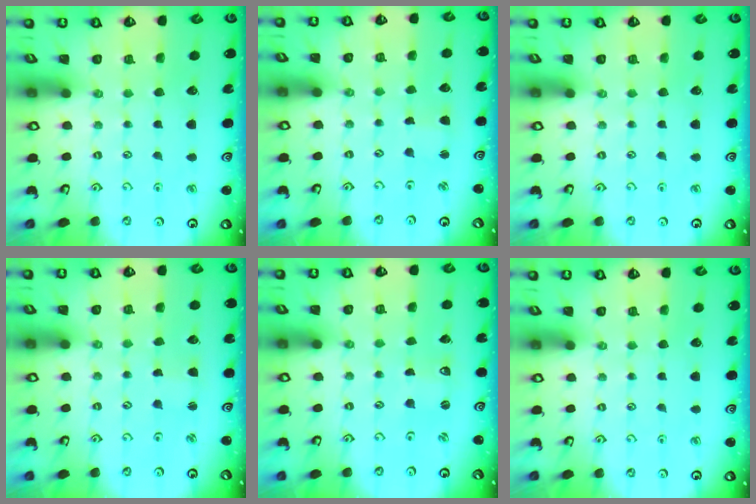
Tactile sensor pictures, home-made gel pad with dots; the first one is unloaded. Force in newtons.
{"total": 1.6, "press": 1.5, "slide": 0.4}
{"total": 0.0}
{"total": 1.0, "press": 1.0, "slide": 0.1}
{"total": 0.0}
{"total": 0.0}